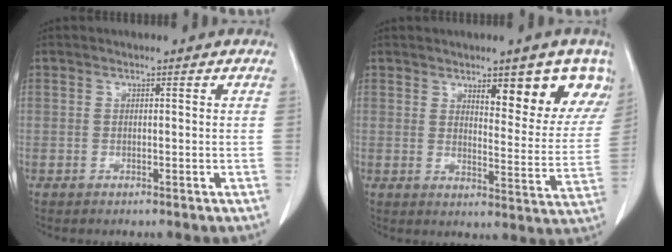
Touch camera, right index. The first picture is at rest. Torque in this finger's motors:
{"motor_torque": [0.84, 0.84, 0.19, 0.03]}